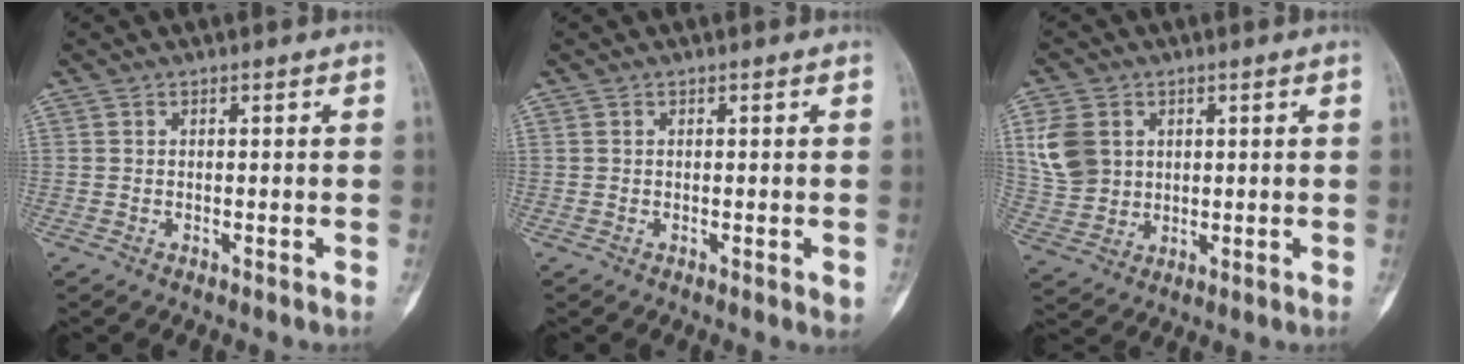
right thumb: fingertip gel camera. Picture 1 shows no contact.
{"total": 1.2, "force": [-0.1, 0.5, 1.1], "torque": [-0.013, -0.002, 0.003]}
{"total": 9.2, "force": [2.7, 7.4, 4.8], "torque": [-0.085, -0.006, 0.059]}